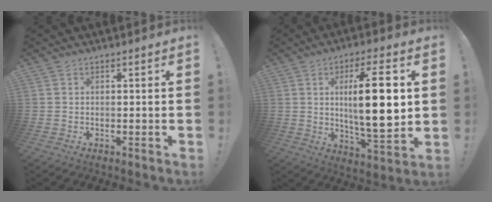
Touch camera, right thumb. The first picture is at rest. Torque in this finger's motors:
{"motor_torque": [0.46, 2.18, 0.55, 0.13, 0.09]}